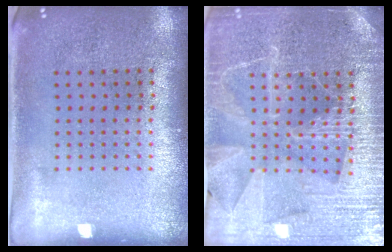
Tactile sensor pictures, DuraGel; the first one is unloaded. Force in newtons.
{"total": 4.2, "press": 4.0, "slide": 1.4}